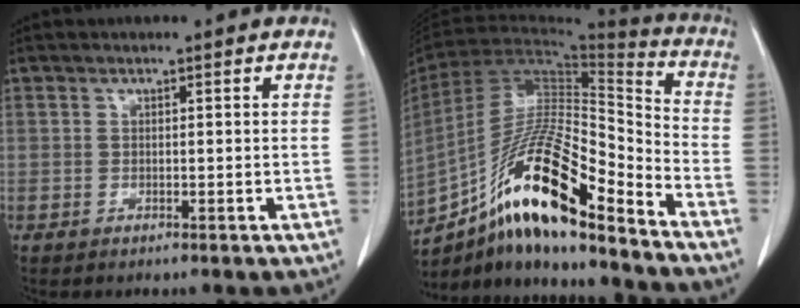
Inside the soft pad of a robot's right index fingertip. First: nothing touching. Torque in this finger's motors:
{"motor_torque": [1.37, -0.77, 0.97, 0.21]}